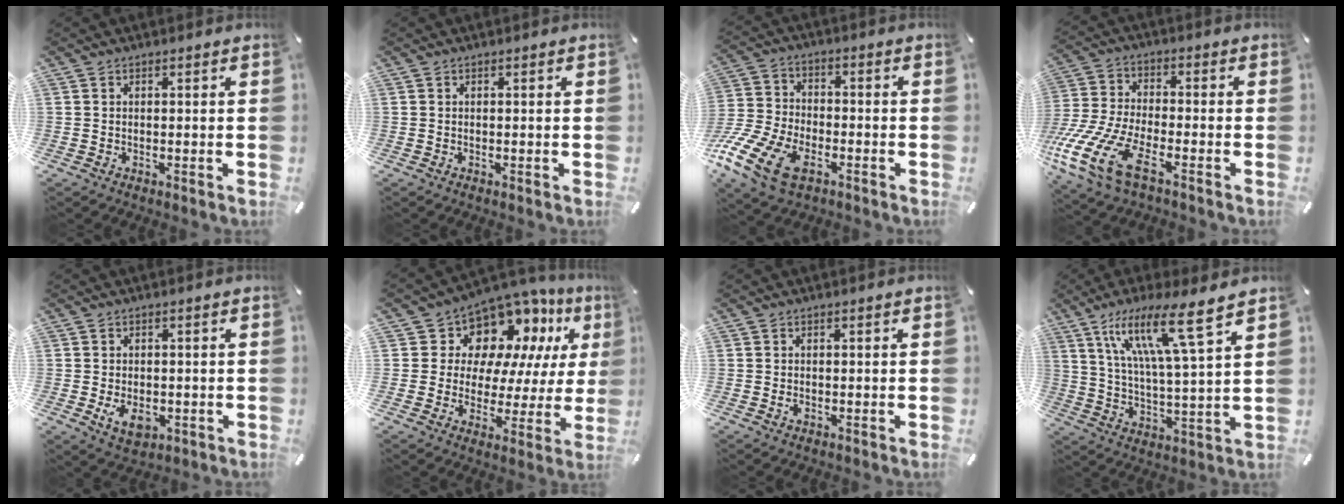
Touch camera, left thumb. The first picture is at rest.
{"total": 0.0}
{"total": 15.1, "force": [-8.2, 8.6, 9.3], "torque": [-0.200, 0.037, -0.147]}
{"total": 15.3, "force": [-8.1, 6.5, 11.1], "torque": [-0.241, 0.020, -0.142]}
{"total": 4.7, "force": [-1.0, 3.2, 3.2], "torque": [-0.059, -0.009, -0.020]}
{"total": 12.2, "force": [8.0, 8.4, 3.7], "torque": [-0.060, -0.077, 0.145]}
{"total": 0.6, "force": [-0.1, 0.4, 0.5], "torque": [-0.011, 0.000, -0.001]}
{"total": 17.4, "force": [10.5, 3.1, 13.5], "torque": [-0.256, -0.045, 0.164]}